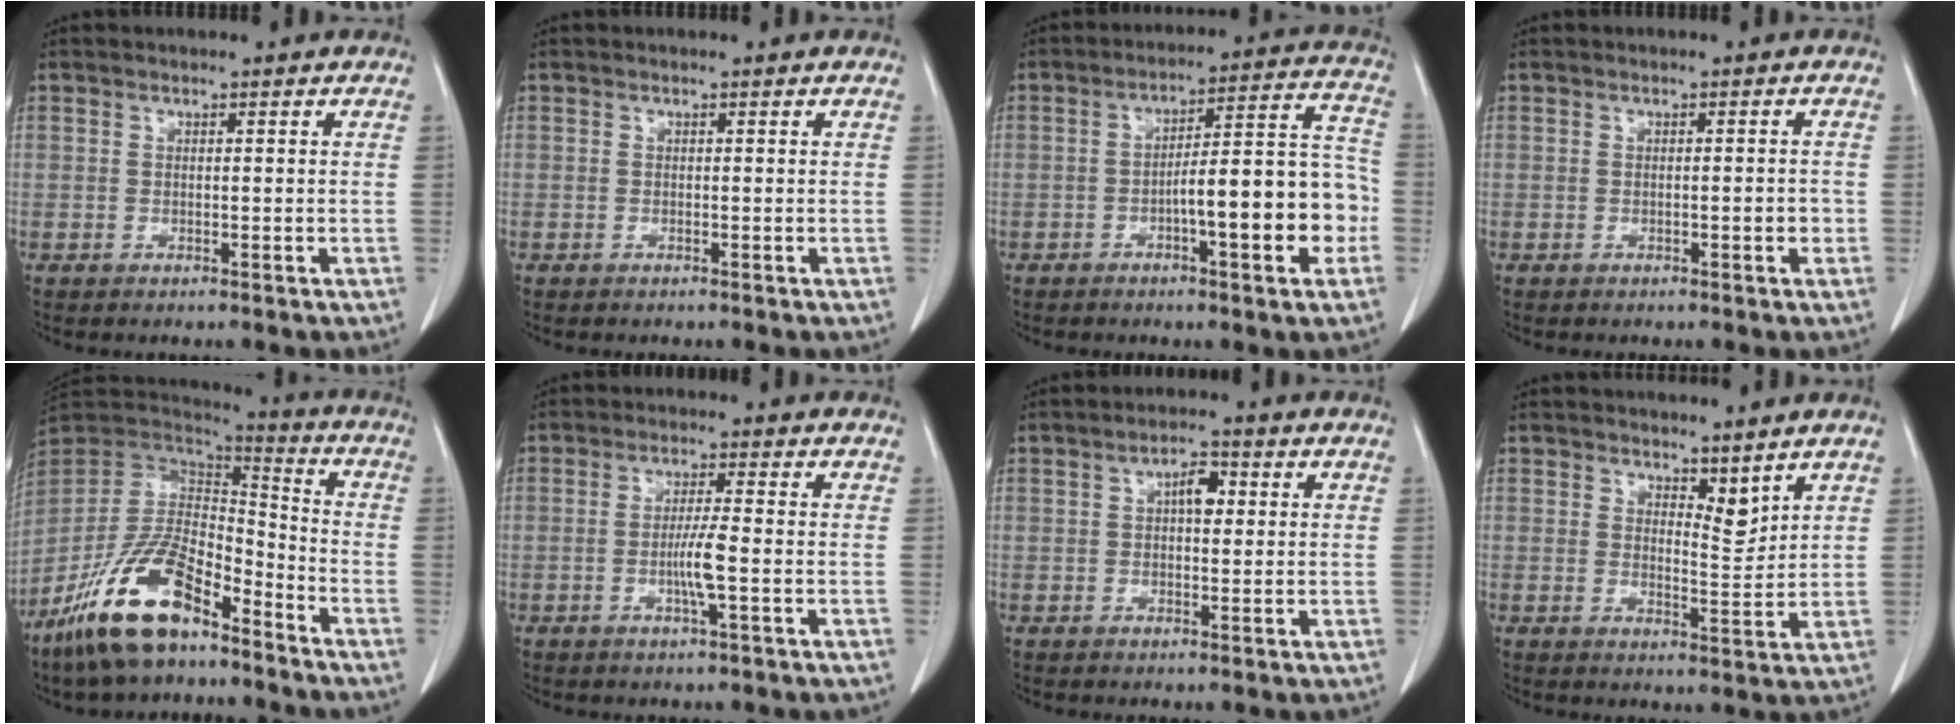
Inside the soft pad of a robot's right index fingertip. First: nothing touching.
{"total": 0.0}
{"total": 13.8, "force": [-3.8, 2.5, 13.0], "torque": [-0.175, 0.033, -0.054]}
{"total": 1.5, "force": [-0.4, 0.5, 1.4], "torque": [-0.019, 0.001, -0.004]}
{"total": 16.5, "force": [-11.1, 5.9, 10.8], "torque": [-0.215, 0.007, -0.208]}
{"total": 4.2, "force": [-1.1, -0.3, 4.1], "torque": [-0.079, -0.006, -0.021]}
{"total": 3.5, "force": [0.8, 1.6, 3.0], "torque": [-0.048, 0.010, 0.010]}
{"total": 3.7, "force": [2.9, 1.2, 1.9], "torque": [-0.026, -0.013, 0.053]}